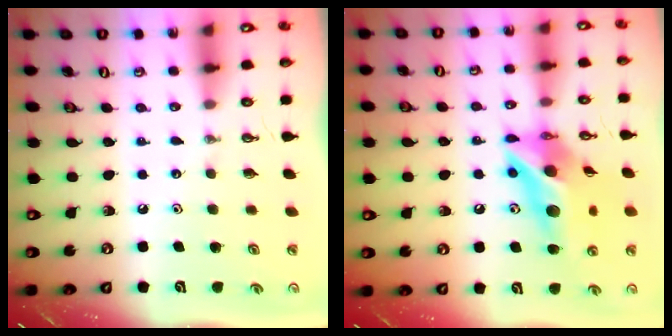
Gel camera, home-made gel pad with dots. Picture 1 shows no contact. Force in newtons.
{"total": 16.1, "press": 16.0, "slide": 1.5}